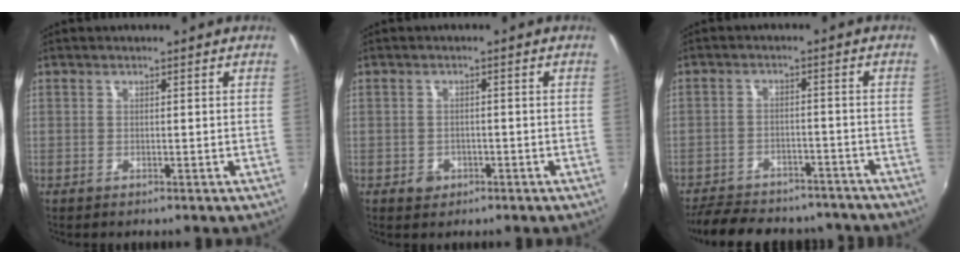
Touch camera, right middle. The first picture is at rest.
{"total": 2.5, "force": [-1.1, 2.1, 0.7], "torque": [-0.015, 0.000, -0.016]}
{"total": 18.3, "force": [-15.5, 6.9, 6.9], "torque": [-0.154, 0.004, -0.204]}